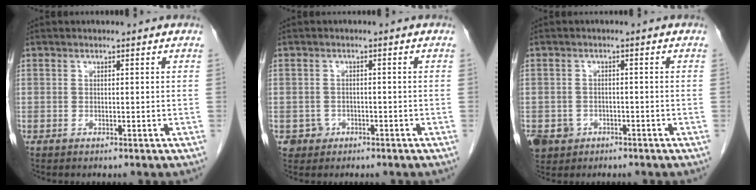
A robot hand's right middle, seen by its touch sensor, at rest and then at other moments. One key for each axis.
{"total": 2.4, "fx": -1.0, "fy": 2.1, "fz": 0.0, "tx": 0.004, "ty": 0.011, "tz": -0.013}
{"total": 6.4, "fx": -3.2, "fy": 5.4, "fz": 1.5, "tx": -0.041, "ty": 0.003, "tz": -0.048}